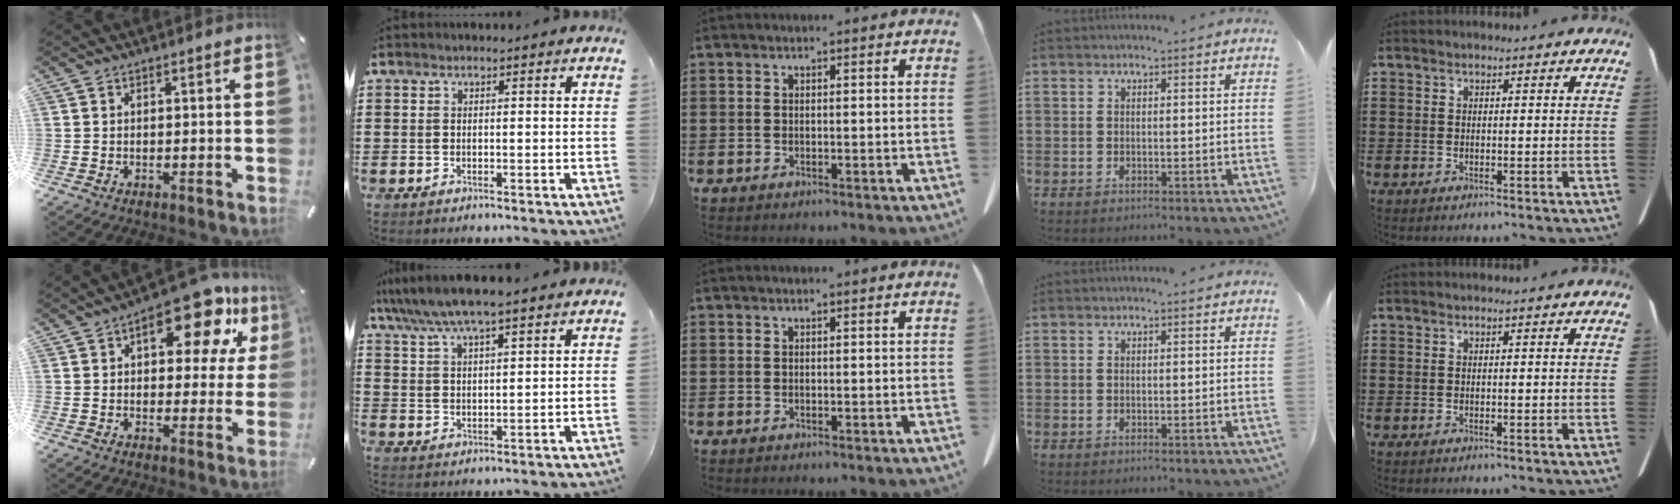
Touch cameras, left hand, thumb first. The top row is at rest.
{"thumb": {"total": 16.4, "force": [8.5, 7.4, 12.0], "torque": [-0.159, -0.041, 0.134]}, "index": {"total": 6.5, "force": [5.5, 0.7, 3.4], "torque": [-0.082, -0.019, 0.097]}}